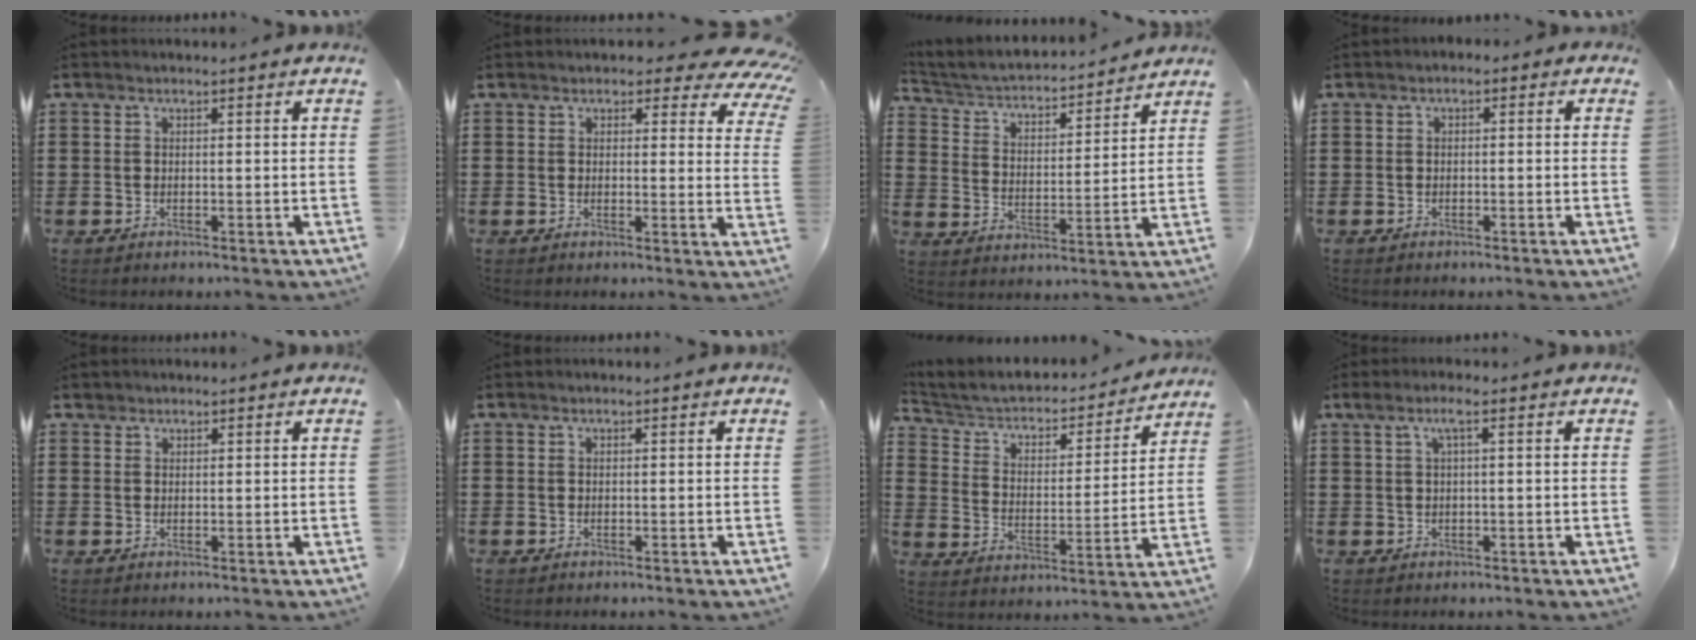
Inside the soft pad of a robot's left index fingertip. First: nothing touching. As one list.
[{"total": 3.5, "force": [2.6, 1.5, 1.8], "torque": [-0.025, -0.012, 0.041]}, {"total": 3.3, "force": [3.1, 0.9, 0.9], "torque": [-0.038, -0.027, 0.043]}, {"total": 1.0, "force": [-0.9, 0.5, 0.2], "torque": [-0.008, 0.003, -0.020]}, {"total": 1.0, "force": [0.9, 0.5, 0.1], "torque": [-0.004, 0.002, 0.018]}, {"total": 0.0}, {"total": 3.6, "force": [3.1, 1.6, 1.1], "torque": [-0.043, -0.027, 0.041]}, {"total": 2.6, "force": [0.7, 0.2, 2.5], "torque": [-0.047, 0.003, 0.011]}]